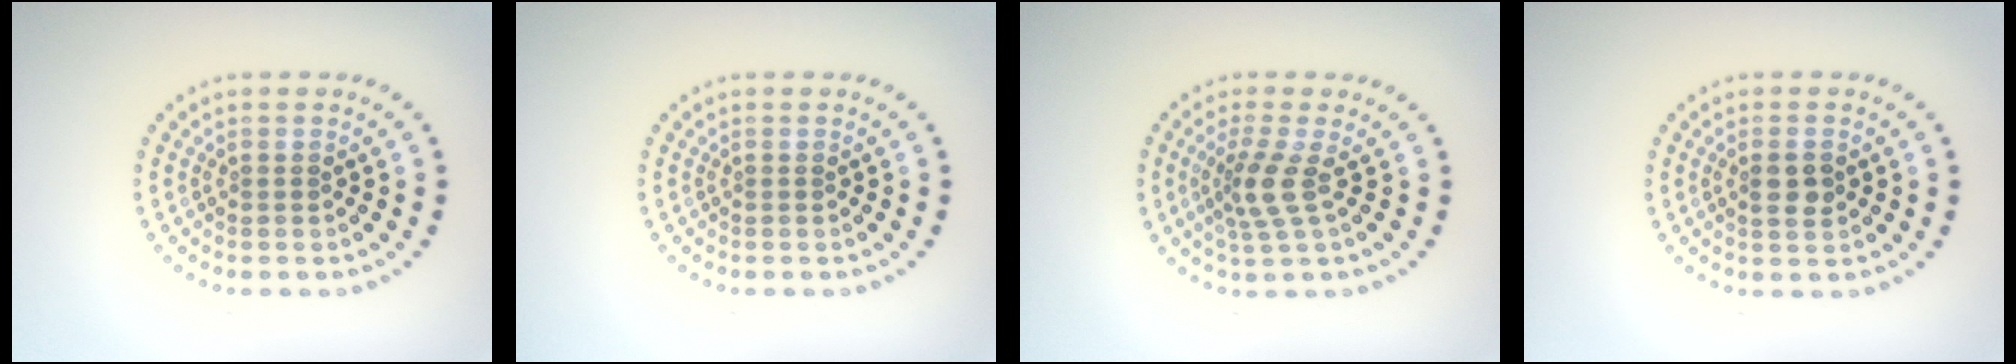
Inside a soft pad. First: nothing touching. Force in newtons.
{"total": 0.0}
{"total": 2.9, "press": 2.0, "slide": 2.0}
{"total": 2.0, "press": 1.9, "slide": 0.4}